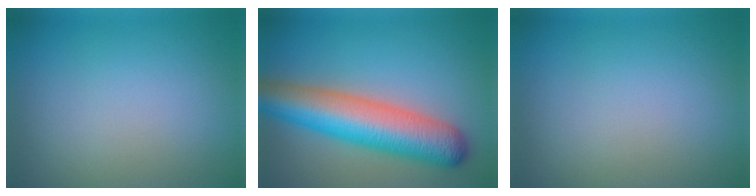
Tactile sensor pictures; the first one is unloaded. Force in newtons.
{"total": 9.0, "press": 8.9, "slide": 0.3}
{"total": 0.0}